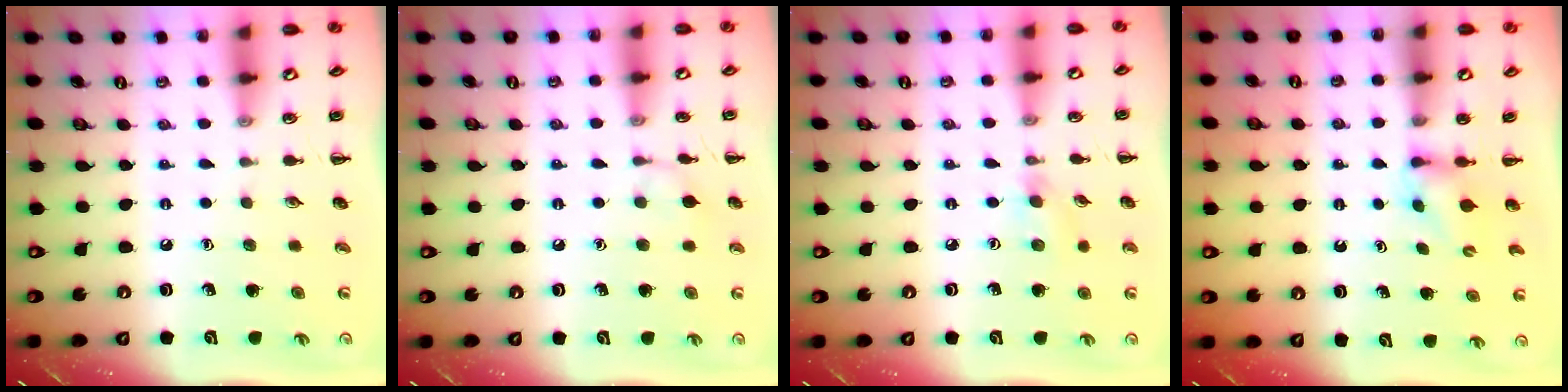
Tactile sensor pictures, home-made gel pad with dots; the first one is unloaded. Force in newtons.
{"total": 6.1, "press": 5.9, "slide": 1.7}
{"total": 5.4, "press": 5.0, "slide": 2.0}
{"total": 2.8, "press": 2.5, "slide": 1.3}